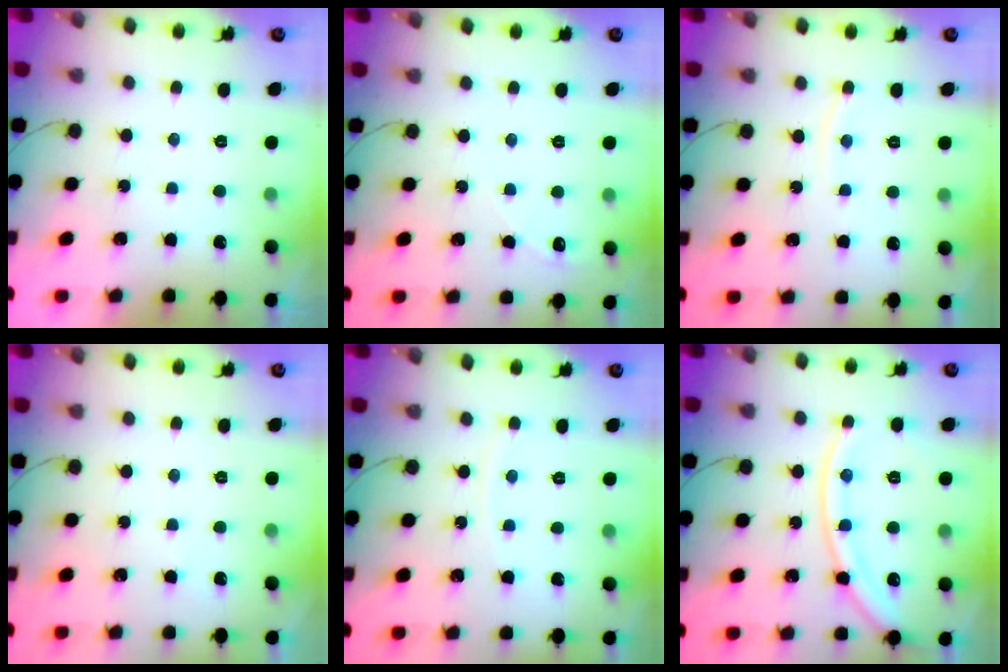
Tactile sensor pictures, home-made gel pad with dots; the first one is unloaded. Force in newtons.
{"total": 3.7, "press": 3.7, "slide": 0.5}
{"total": 3.9, "press": 3.9, "slide": 0.5}
{"total": 1.9, "press": 1.9, "slide": 0.2}
{"total": 2.8, "press": 2.7, "slide": 0.3}
{"total": 13.0, "press": 12.9, "slide": 1.6}